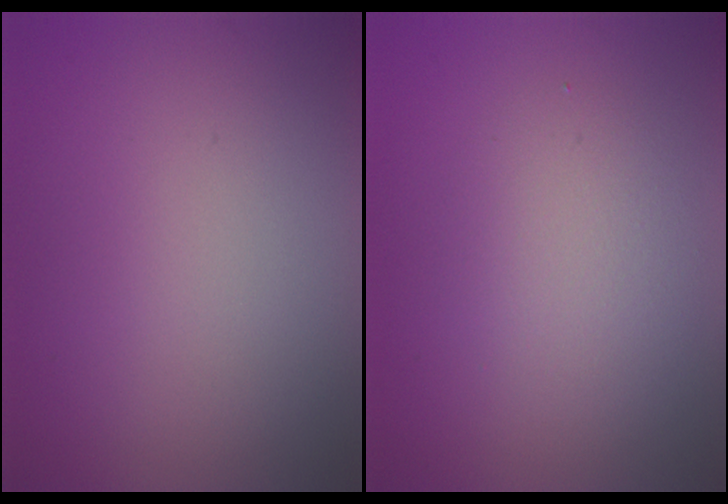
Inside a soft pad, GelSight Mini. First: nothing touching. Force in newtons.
{"total": 2.8, "press": 2.8, "slide": 0.2}